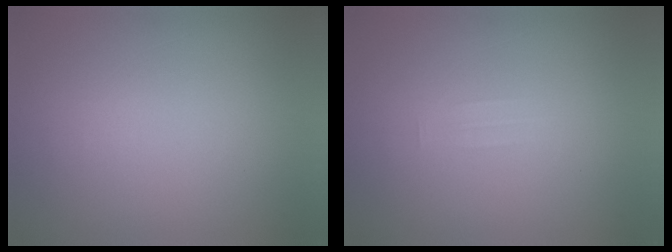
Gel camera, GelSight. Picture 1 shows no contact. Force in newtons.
{"total": 1.2}